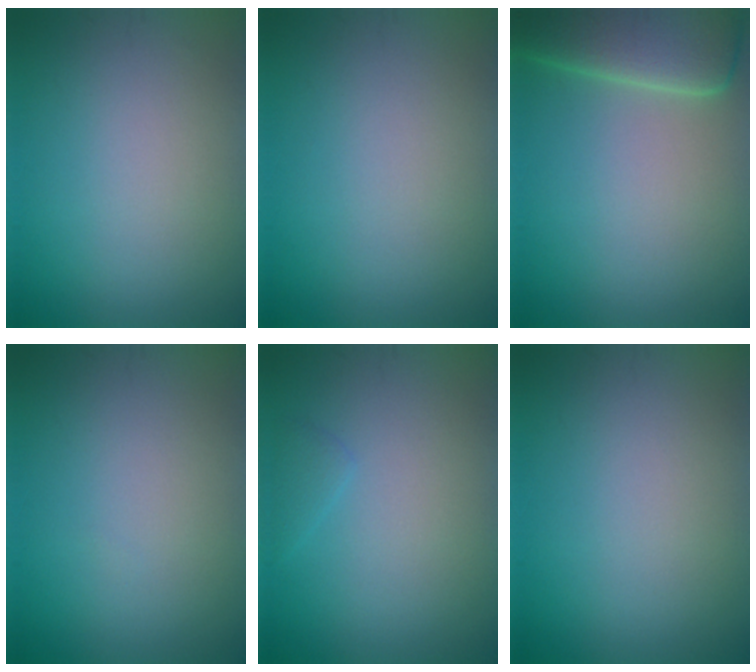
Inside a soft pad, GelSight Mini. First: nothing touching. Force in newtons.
{"total": 0.0}
{"total": 7.6, "press": 7.5, "slide": 1.2}
{"total": 0.0}
{"total": 1.0, "press": 1.0, "slide": 0.1}
{"total": 0.0}